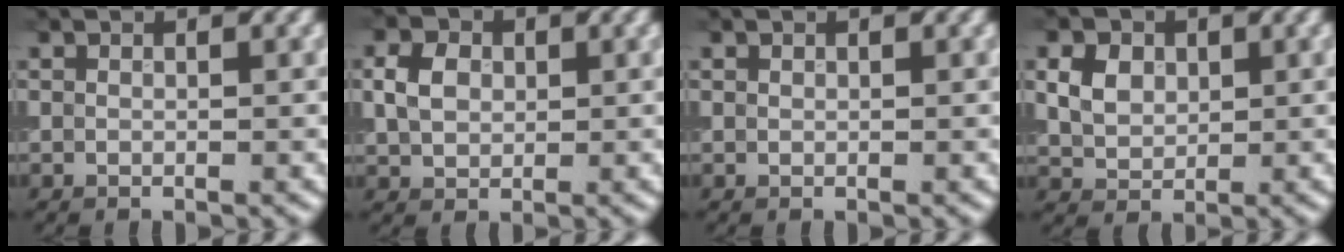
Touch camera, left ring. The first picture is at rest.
{"total": 3.0, "force": [0.3, 2.3, 1.9], "torque": [-0.047, 0.009, 0.011]}
{"total": 0.0}
{"total": 4.3, "force": [1.6, 3.1, 2.5], "torque": [-0.065, 0.011, 0.031]}